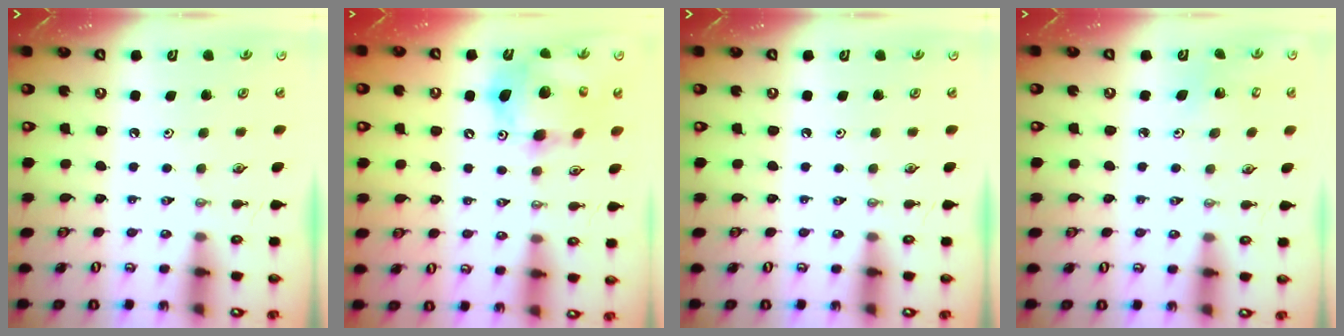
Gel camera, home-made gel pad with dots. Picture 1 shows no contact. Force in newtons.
{"total": 16.2, "press": 16.0, "slide": 2.7}
{"total": 0.0}
{"total": 2.2, "press": 2.2, "slide": 0.2}